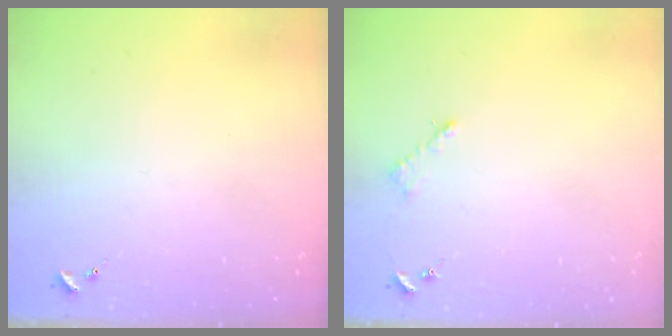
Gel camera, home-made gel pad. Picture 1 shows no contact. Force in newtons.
{"total": 2.6, "press": 2.6, "slide": 0.4}